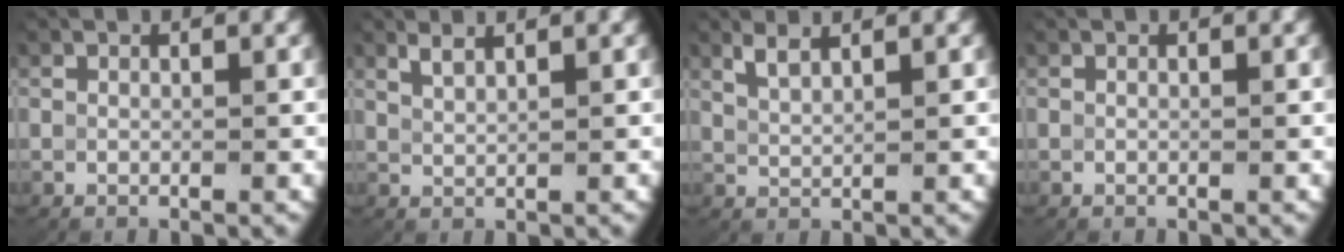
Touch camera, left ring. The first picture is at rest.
{"total": 1.8, "force": [1.6, 0.1, 0.9], "torque": [-0.023, -0.001, 0.036]}
{"total": 2.1, "force": [1.7, 0.4, 1.2], "torque": [-0.033, -0.003, 0.040]}
{"total": 0.0}